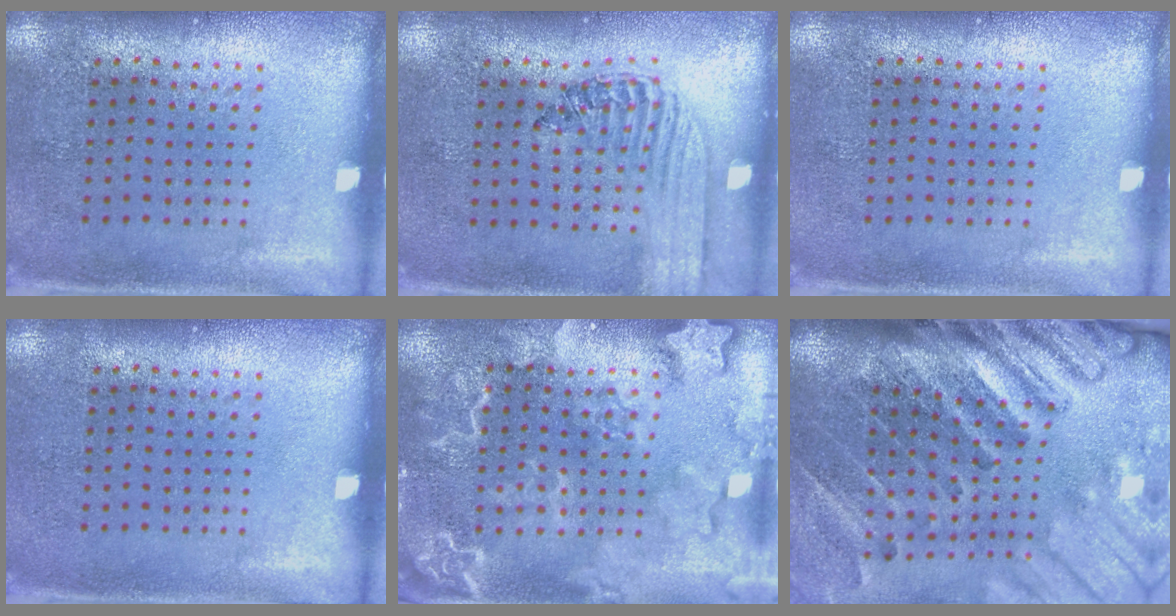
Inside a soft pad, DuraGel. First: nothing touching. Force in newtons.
{"total": 1.5, "press": 1.4, "slide": 0.6}
{"total": 0.0}
{"total": 0.0}
{"total": 2.8, "press": 2.8, "slide": 0.4}
{"total": 4.4, "press": 3.2, "slide": 3.0}